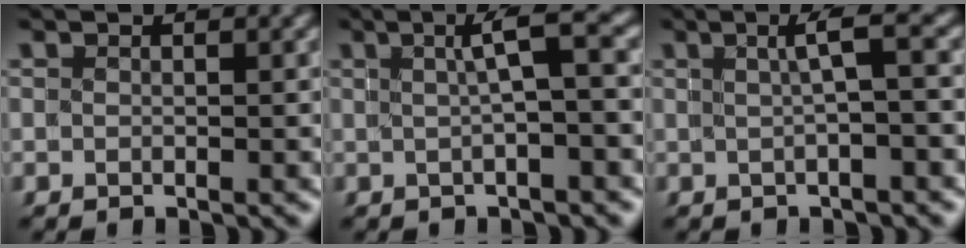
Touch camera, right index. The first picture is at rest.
{"total": 2.7, "force": [0.4, -0.7, 2.6], "torque": [-0.027, 0.012, 0.008]}
{"total": 2.1, "force": [0.1, -0.7, 1.9], "torque": [-0.021, 0.007, 0.007]}